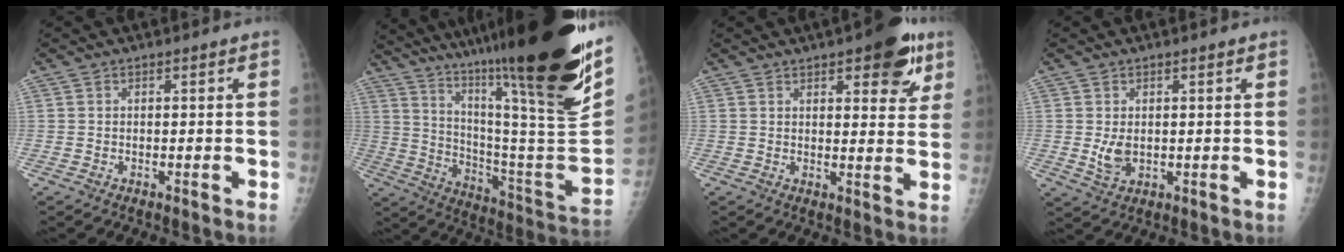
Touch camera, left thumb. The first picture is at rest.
{"total": 37.7, "force": [25.6, 4.4, 27.2], "torque": [-0.343, -0.112, 0.384]}
{"total": 10.4, "force": [5.7, 3.9, 7.8], "torque": [-0.068, -0.020, 0.068]}
{"total": 3.5, "force": [0.2, 2.2, 2.7], "torque": [-0.047, -0.010, 0.011]}